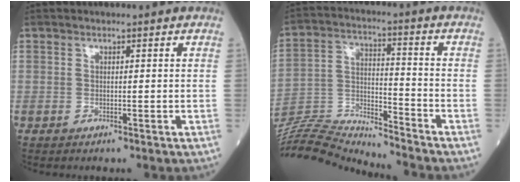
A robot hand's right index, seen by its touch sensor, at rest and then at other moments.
{"total": 15.3, "force": [-15.0, -0.8, 2.9], "torque": [-0.062, 0.020, -0.269]}